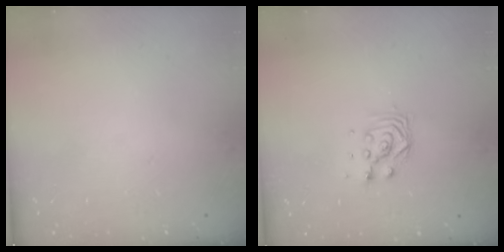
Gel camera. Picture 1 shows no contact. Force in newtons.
{"total": 4.2, "press": 4.2, "slide": 0.3}